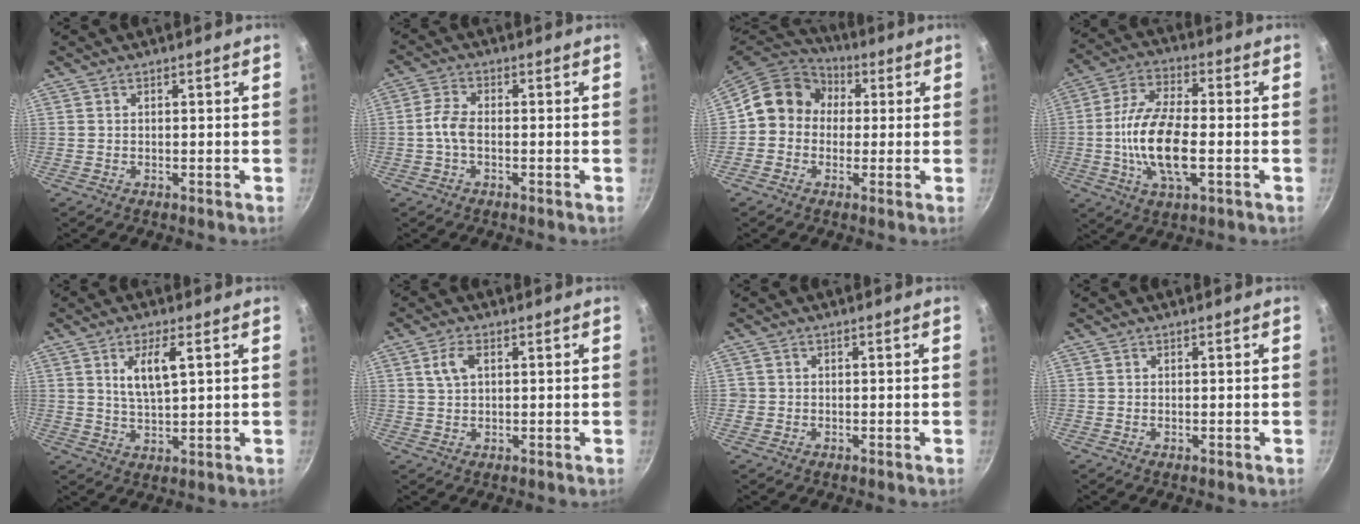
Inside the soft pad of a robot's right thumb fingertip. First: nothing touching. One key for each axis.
{"total": 4.2, "fx": -0.8, "fy": 2.3, "fz": 3.4, "tx": -0.071, "ty": 0.013, "tz": -0.021}
{"total": 12.0, "fx": 0.6, "fy": 10.6, "fz": 5.6, "tx": -0.080, "ty": 0.033, "tz": -0.003}
{"total": 14.8, "fx": -2.3, "fy": 6.2, "fz": 13.3, "tx": -0.260, "ty": 0.013, "tz": -0.046}
{"total": 6.5, "fx": 2.3, "fy": 2.1, "fz": 5.7, "tx": -0.106, "ty": -0.013, "tz": 0.048}
{"total": 3.7, "fx": 1.4, "fy": 2.0, "fz": 2.7, "tx": -0.058, "ty": 0.004, "tz": 0.028}
{"total": 1.3, "fx": -0.2, "fy": 1.2, "fz": 0.1, "tx": 0.006, "ty": 0.006, "tz": -0.005}
{"total": 0.0}